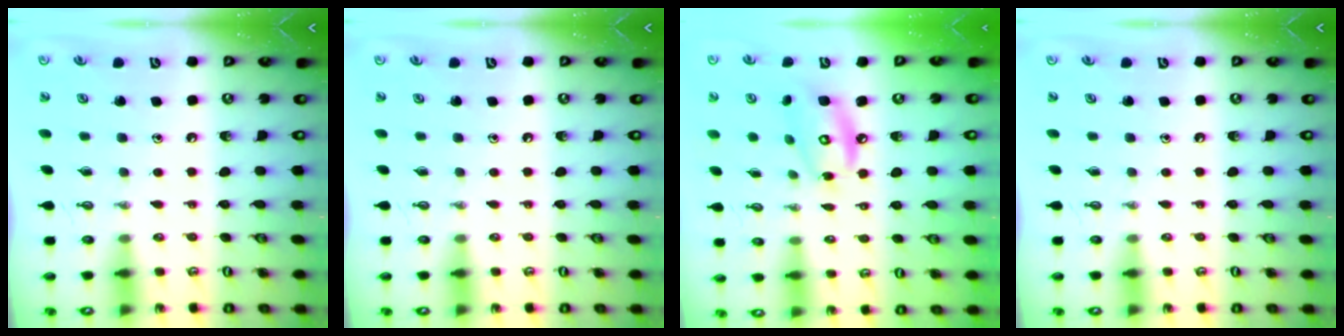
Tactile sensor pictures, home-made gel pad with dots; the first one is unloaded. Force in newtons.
{"total": 0.0}
{"total": 10.8, "press": 10.8, "slide": 0.9}
{"total": 0.0}